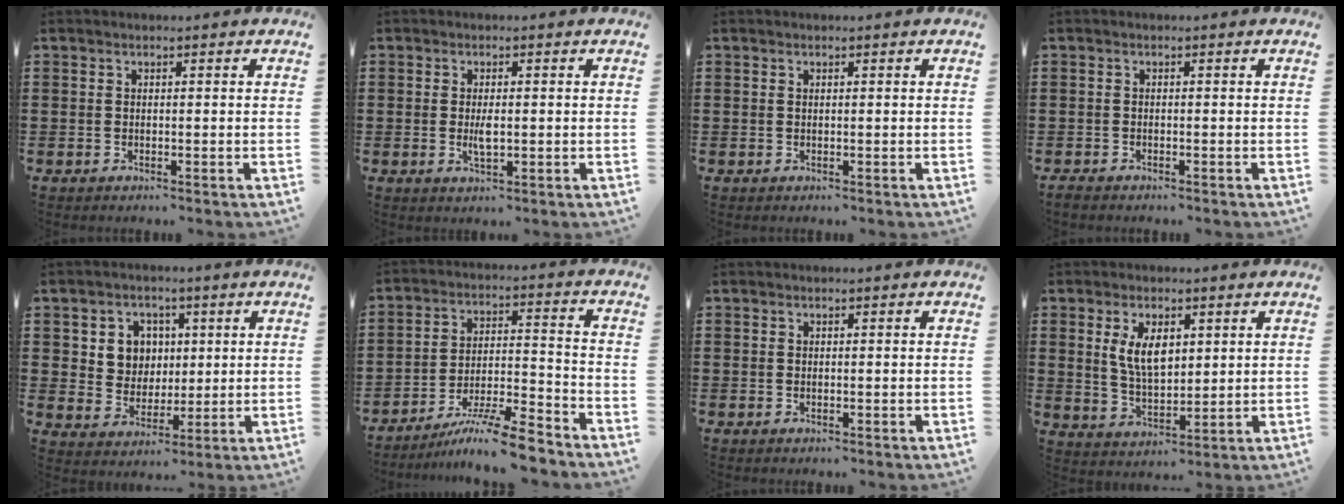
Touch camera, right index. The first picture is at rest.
{"total": 2.6, "force": [-0.1, 0.9, 2.4], "torque": [-0.045, 0.000, -0.001]}
{"total": 0.0}
{"total": 0.7, "force": [-0.7, 0.2, 0.1], "torque": [-0.003, -0.001, -0.014]}
{"total": 5.7, "force": [1.7, 5.3, 1.4], "torque": [-0.048, 0.012, 0.027]}
{"total": 9.5, "force": [-8.1, 0.5, 4.9], "torque": [-0.078, 0.015, -0.155]}
{"total": 0.0}
{"total": 6.4, "force": [2.0, 3.2, 5.2], "torque": [-0.103, 0.005, 0.032]}